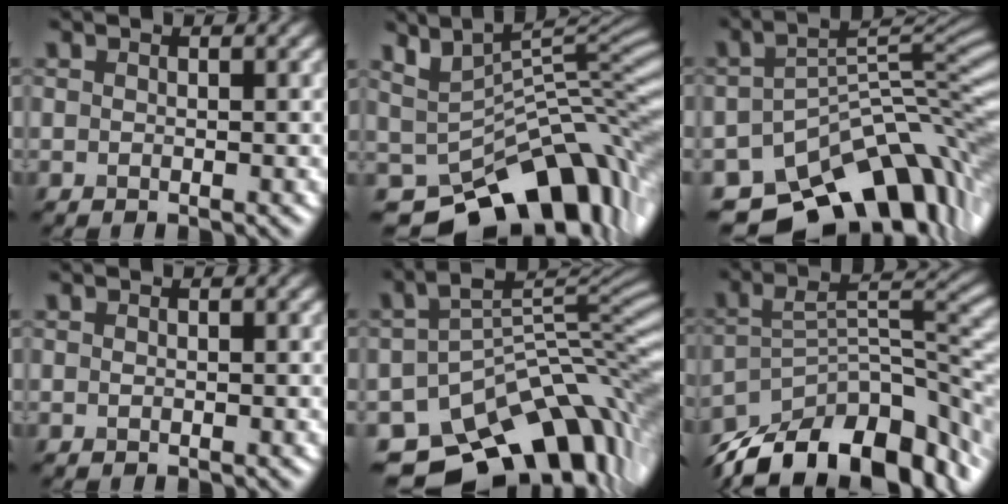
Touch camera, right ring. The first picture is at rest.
{"total": 10.6, "force": [-3.8, 5.7, 8.1], "torque": [-0.133, -0.007, -0.052]}
{"total": 13.0, "force": [-8.8, 6.2, 7.4], "torque": [-0.114, -0.013, -0.130]}
{"total": 0.0}
{"total": 13.8, "force": [-7.9, 7.3, 8.5], "torque": [-0.144, -0.006, -0.116]}
{"total": 13.6, "force": [-9.6, 5.4, 7.9], "torque": [-0.130, 0.008, -0.167]}